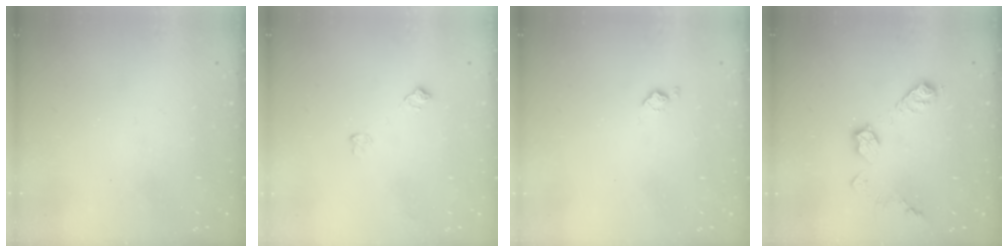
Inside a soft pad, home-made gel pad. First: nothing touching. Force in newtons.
{"total": 4.3, "press": 4.2, "slide": 0.7}
{"total": 5.0, "press": 4.9, "slide": 0.8}
{"total": 10.3, "press": 10.3, "slide": 0.5}